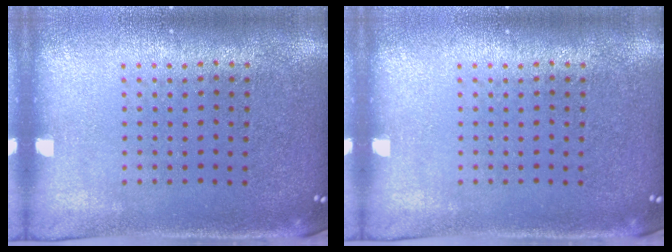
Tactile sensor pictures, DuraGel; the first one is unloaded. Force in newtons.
{"total": 0.0}